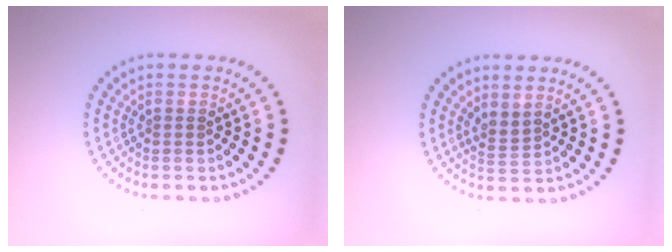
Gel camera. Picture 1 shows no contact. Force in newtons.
{"total": 1.7, "press": 1.3, "slide": 1.1}